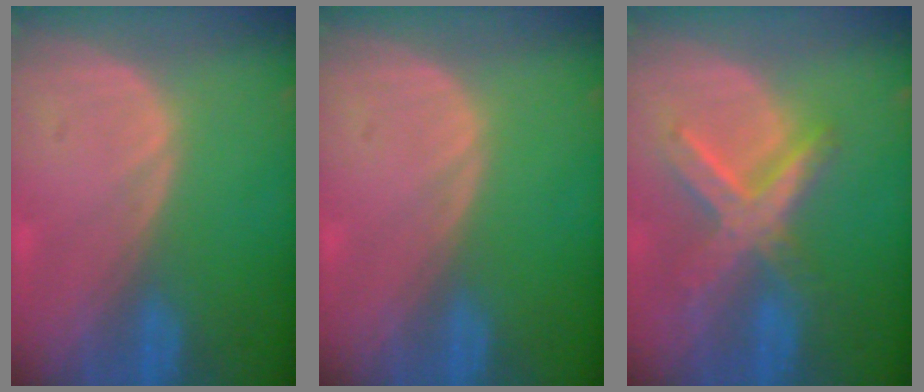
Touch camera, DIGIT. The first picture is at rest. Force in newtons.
{"total": 0.0}
{"total": 8.0, "press": 7.0, "slide": 4.0}